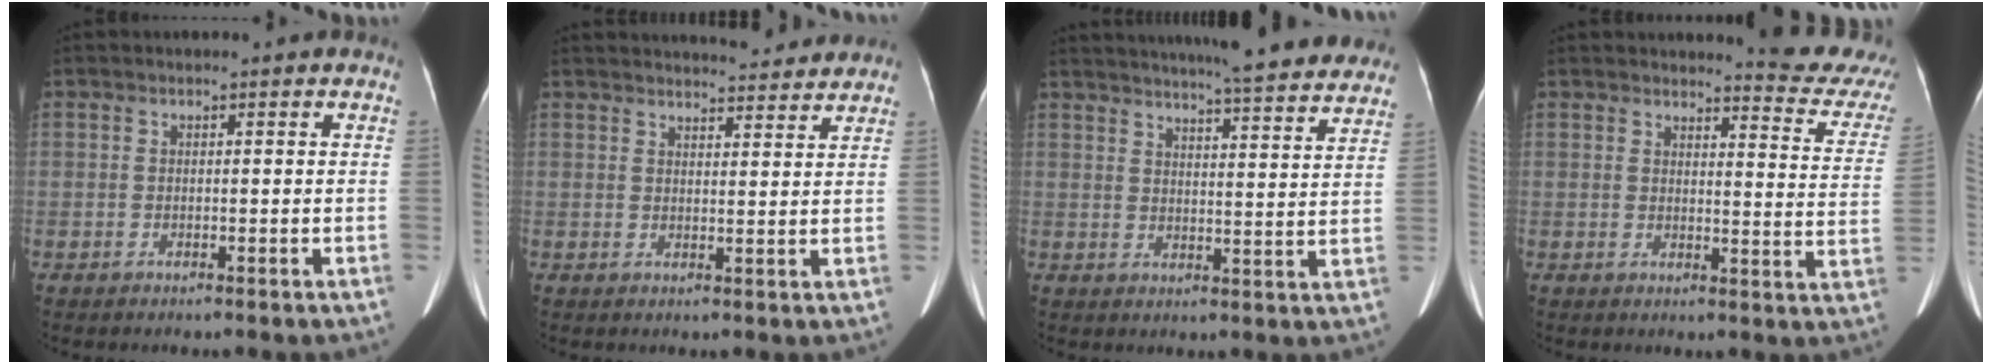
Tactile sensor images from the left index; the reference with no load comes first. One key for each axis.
{"total": 10.2, "fx": 9.8, "fy": 1.4, "fz": 2.5, "tx": -0.026, "ty": 0.008, "tz": 0.116}
{"total": 23.0, "fx": 20.7, "fy": 2.2, "fz": 10.0, "tx": -0.147, "ty": -0.013, "tz": 0.253}
{"total": 11.2, "fx": 11.0, "fy": 0.3, "fz": 2.1, "tx": -0.009, "ty": -0.084, "tz": 0.098}